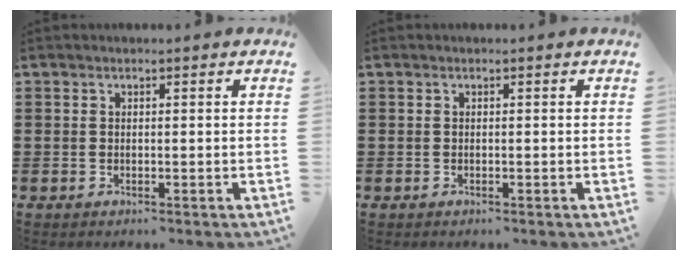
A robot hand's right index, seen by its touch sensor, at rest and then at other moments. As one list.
[{"total": 0.0}]